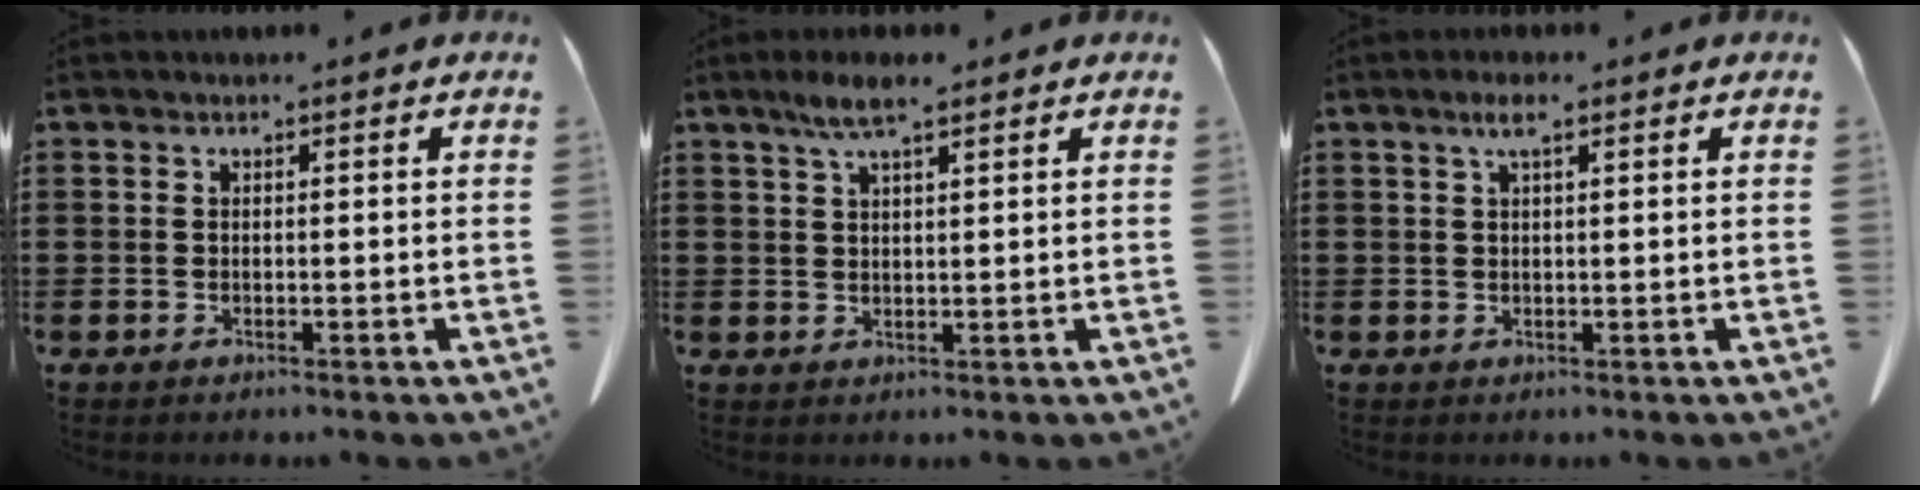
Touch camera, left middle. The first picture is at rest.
{"total": 4.1, "force": [2.7, 0.7, 3.1], "torque": [-0.066, 0.005, 0.047]}
{"total": 2.6, "force": [1.4, 0.6, 2.1], "torque": [-0.044, 0.006, 0.022]}